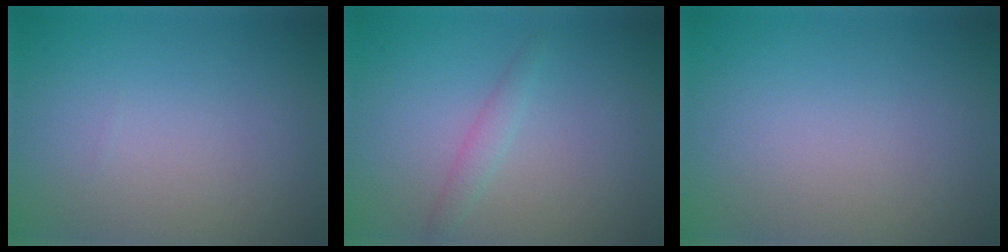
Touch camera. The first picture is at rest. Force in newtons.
{"total": 1.2, "press": 1.2, "slide": 0.1}
{"total": 0.0}